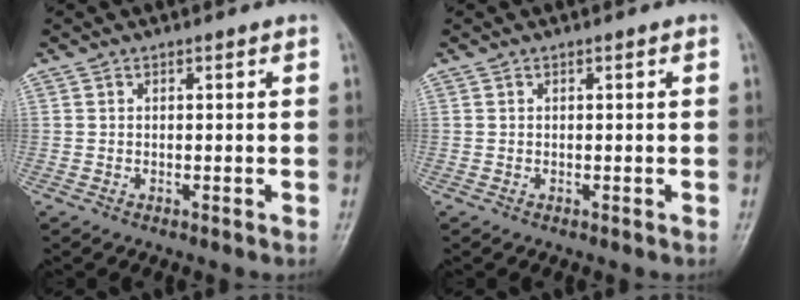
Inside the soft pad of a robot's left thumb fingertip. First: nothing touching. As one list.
[{"total": 0.0}]